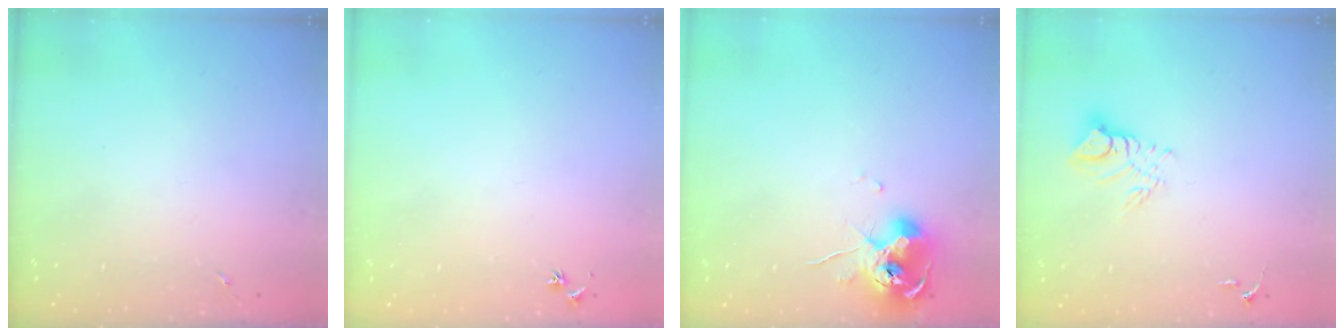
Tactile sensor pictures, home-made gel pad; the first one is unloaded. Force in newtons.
{"total": 3.0, "press": 2.9, "slide": 0.4}
{"total": 10.3, "press": 10.2, "slide": 1.1}
{"total": 8.6, "press": 8.6, "slide": 0.8}